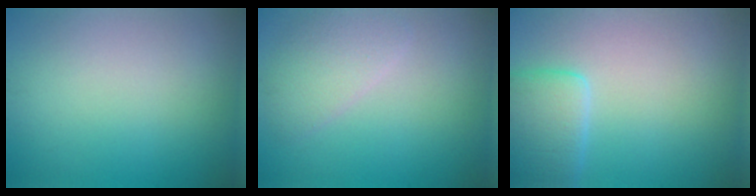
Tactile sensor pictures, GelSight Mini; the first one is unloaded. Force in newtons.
{"total": 2.7, "press": 2.7, "slide": 0.2}
{"total": 3.6, "press": 3.6, "slide": 0.4}